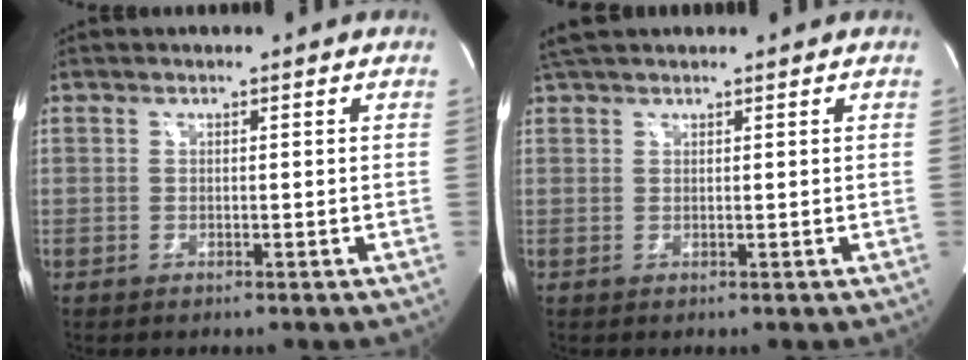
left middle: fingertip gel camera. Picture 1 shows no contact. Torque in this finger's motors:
{"motor_torque": [0.37, -0.24, -0.03, 0.05]}